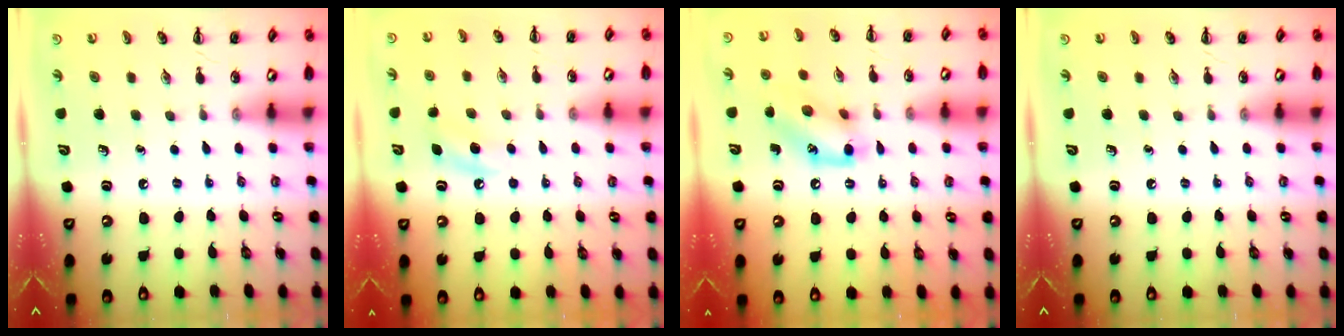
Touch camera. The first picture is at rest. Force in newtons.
{"total": 6.3, "press": 6.1, "slide": 1.5}
{"total": 12.9, "press": 12.8, "slide": 2.0}
{"total": 0.0}